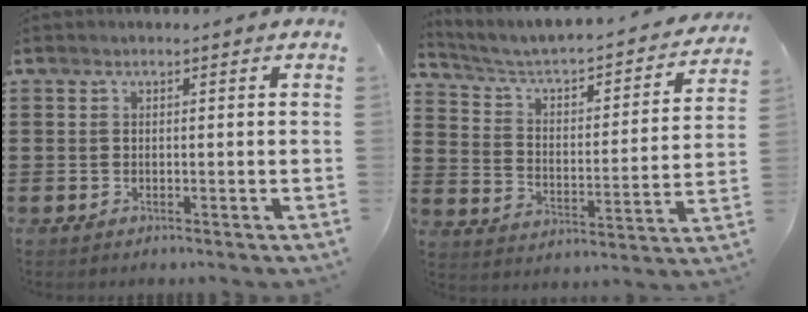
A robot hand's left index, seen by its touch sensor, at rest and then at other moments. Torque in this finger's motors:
{"motor_torque": [1.07, -1.07, 0.55, 0.06]}